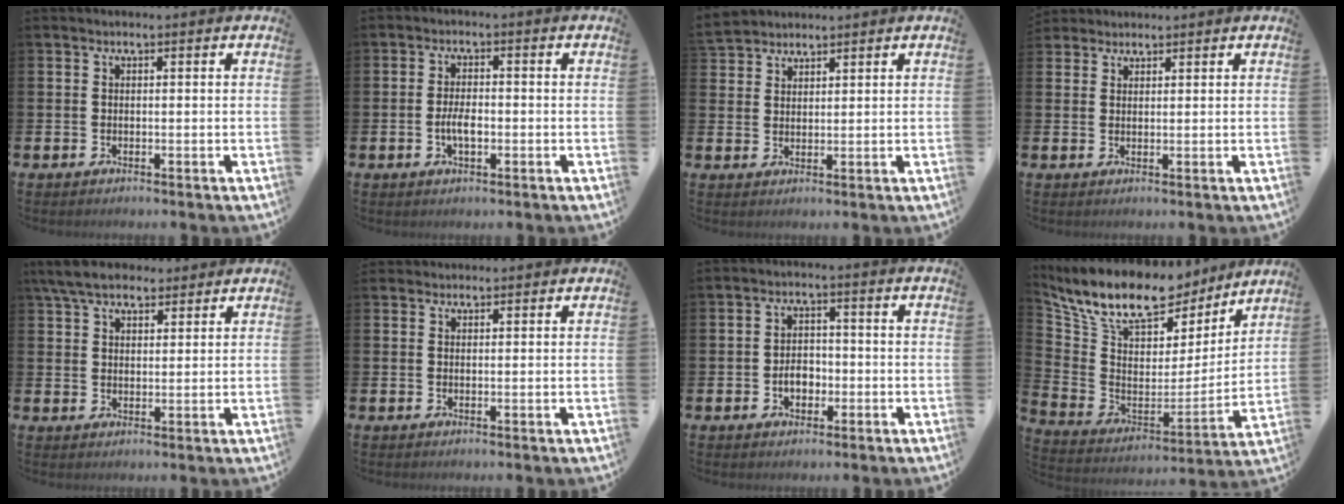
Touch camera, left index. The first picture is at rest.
{"total": 3.2, "force": [-0.6, 1.5, 2.8], "torque": [-0.040, -0.001, -0.014]}
{"total": 3.4, "force": [3.3, 0.7, -0.3], "torque": [0.002, -0.010, 0.063]}
{"total": 2.4, "force": [2.2, 0.9, -0.1], "torque": [0.006, -0.004, 0.041]}
{"total": 6.0, "force": [5.1, 2.1, 2.4], "torque": [-0.048, -0.011, 0.092]}
{"total": 1.2, "force": [1.2, 0.3, -0.1], "torque": [0.009, -0.001, 0.021]}
{"total": 3.2, "force": [-1.0, 2.3, 2.0], "torque": [-0.019, -0.004, -0.026]}
{"total": 12.9, "force": [10.8, 5.2, 4.7], "torque": [-0.144, -0.058, 0.194]}